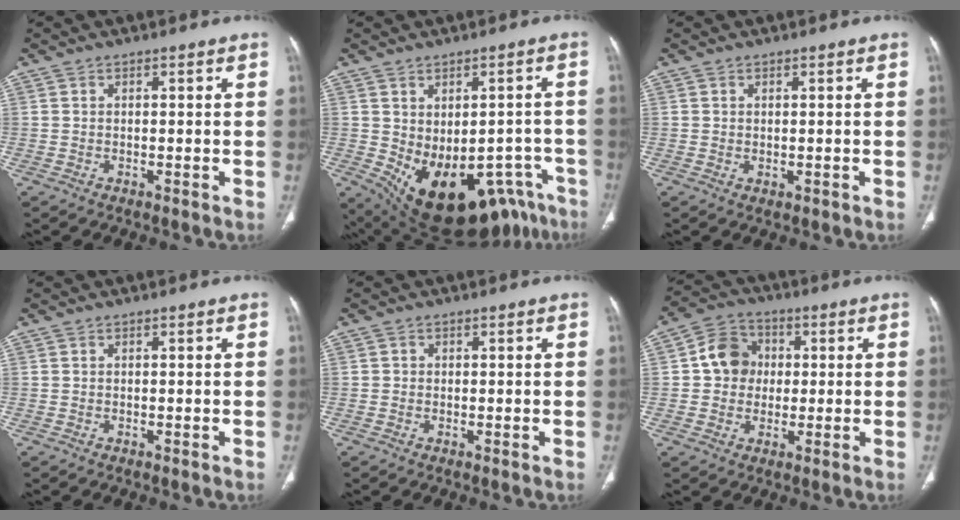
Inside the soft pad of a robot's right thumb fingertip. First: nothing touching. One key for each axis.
{"total": 22.5, "fx": -12.2, "fy": 12.4, "fz": 14.3, "tx": -0.177, "ty": 0.014, "tz": -0.140}
{"total": 0.8, "fx": -0.1, "fy": 0.5, "fz": 0.6, "tx": -0.011, "ty": -0.003, "tz": 0.004}
{"total": 0.0}
{"total": 0.6, "fx": 0.0, "fy": 0.6, "fz": 0.1, "tx": 0.001, "ty": 0.002, "tz": 0.000}
{"total": 8.4, "fx": 0.8, "fy": 7.4, "fz": 3.8, "tx": -0.038, "ty": 0.012, "tz": 0.004}